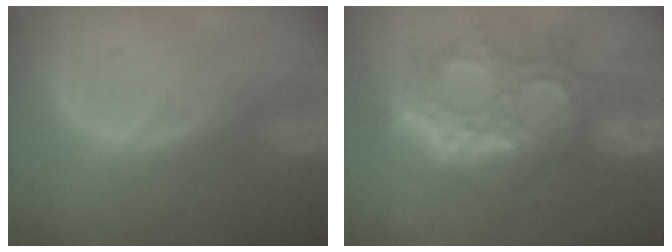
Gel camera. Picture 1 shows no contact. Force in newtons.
{"total": 13.8, "press": 11.6, "slide": 7.5}